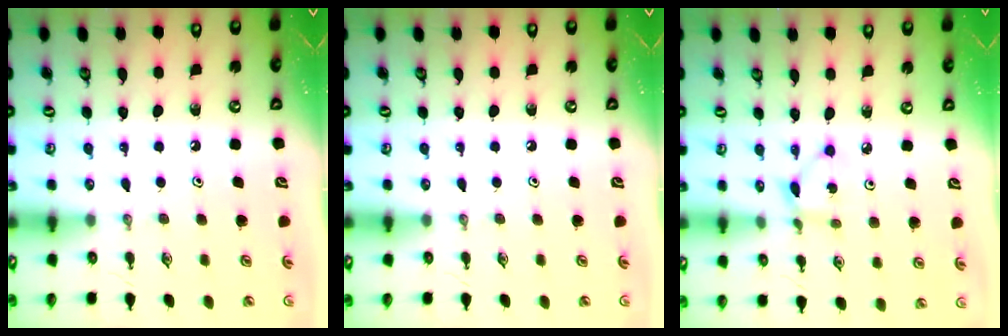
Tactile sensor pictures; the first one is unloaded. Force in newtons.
{"total": 0.0}
{"total": 2.1, "press": 2.1, "slide": 0.2}